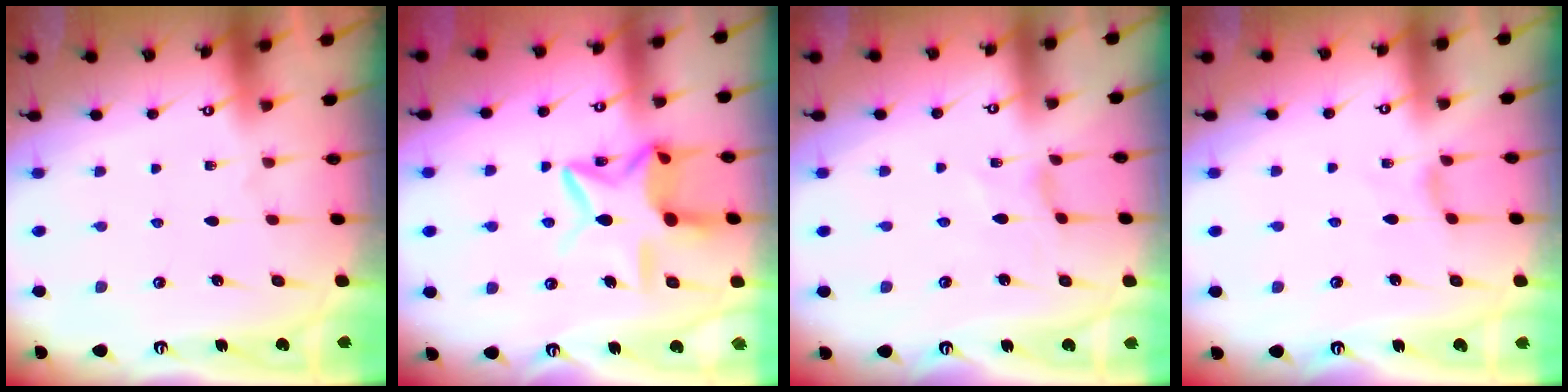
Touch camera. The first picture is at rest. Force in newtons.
{"total": 12.1, "press": 12.0, "slide": 0.9}
{"total": 0.6, "press": 0.5, "slide": 0.2}
{"total": 0.7, "press": 0.6, "slide": 0.3}